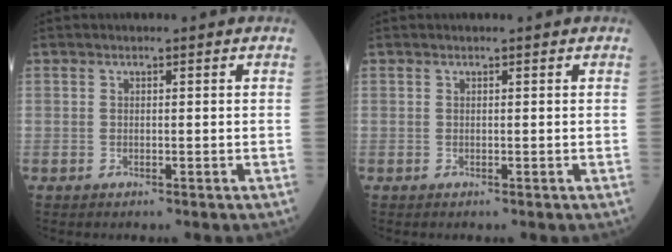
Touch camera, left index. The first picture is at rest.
{"total": 0.0}